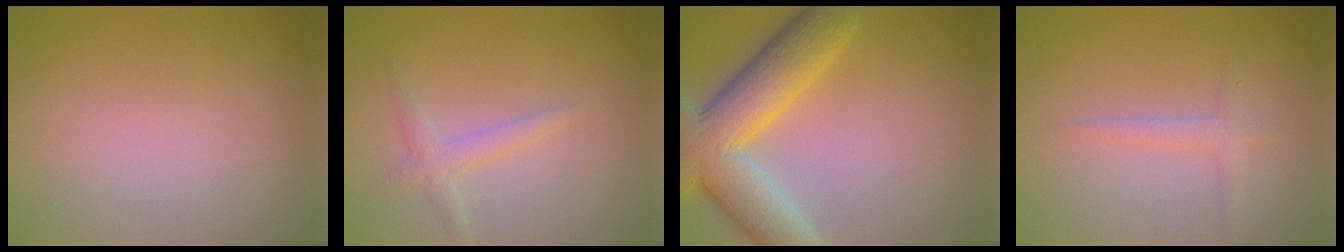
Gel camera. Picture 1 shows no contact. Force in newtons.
{"total": 1.8, "press": 1.8, "slide": 0.1}
{"total": 9.2, "press": 9.2, "slide": 0.4}
{"total": 1.4, "press": 1.4, "slide": 0.1}